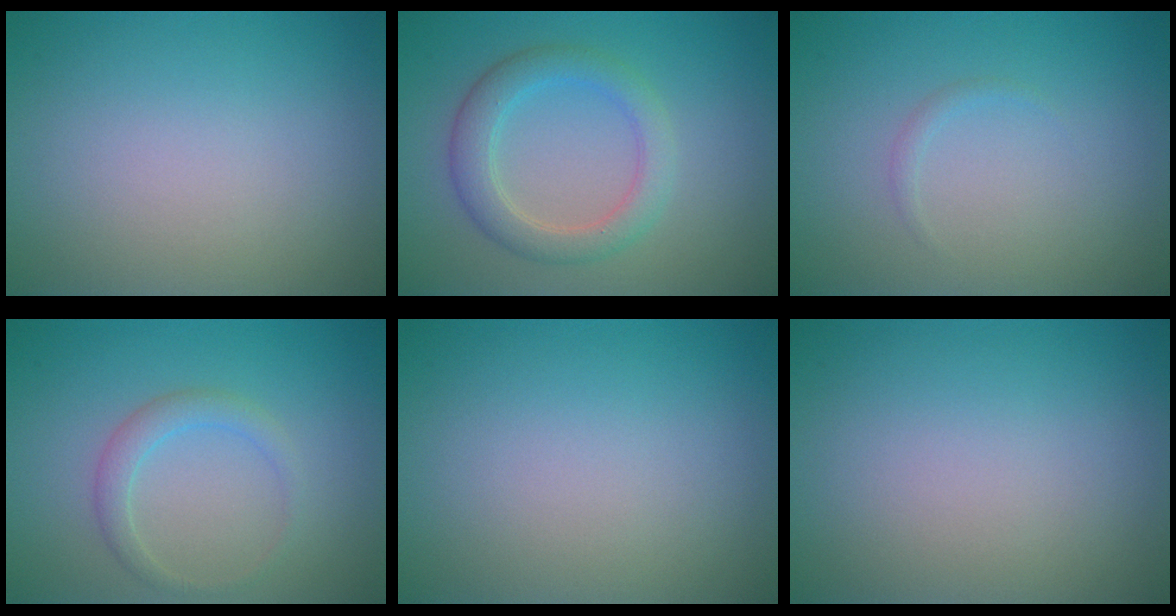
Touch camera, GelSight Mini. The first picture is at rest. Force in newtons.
{"total": 3.5, "press": 3.5, "slide": 0.2}
{"total": 0.6, "press": 0.6, "slide": 0.1}
{"total": 1.8, "press": 1.8, "slide": 0.2}
{"total": 0.0}
{"total": 0.0}